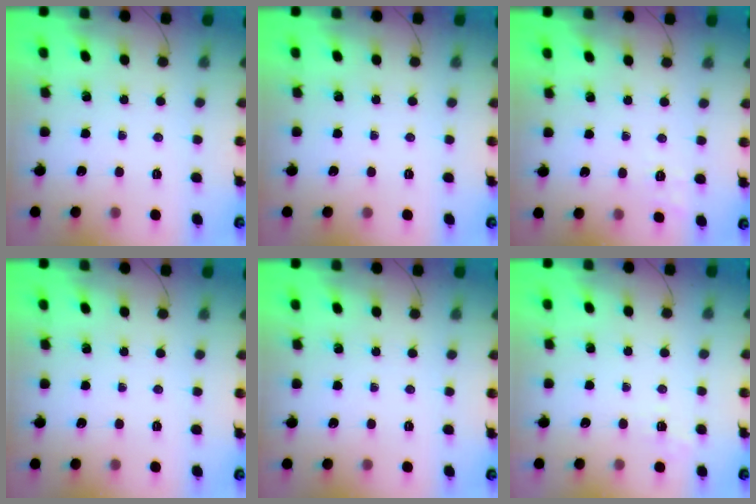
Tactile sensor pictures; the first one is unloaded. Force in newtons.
{"total": 0.0}
{"total": 2.1, "press": 1.2, "slide": 1.8}
{"total": 0.0}
{"total": 0.0}
{"total": 1.2, "press": 0.0, "slide": 1.2}